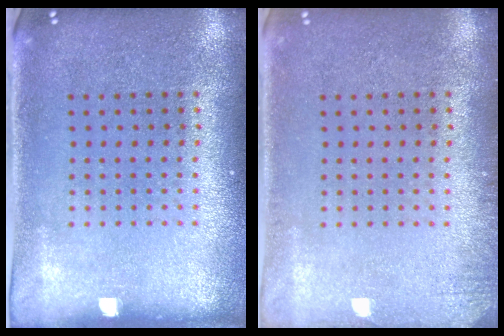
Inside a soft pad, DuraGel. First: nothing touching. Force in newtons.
{"total": 1.2, "press": 1.2, "slide": 0.2}